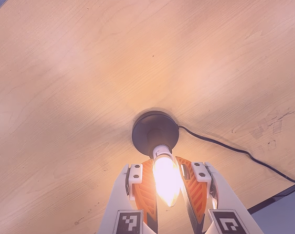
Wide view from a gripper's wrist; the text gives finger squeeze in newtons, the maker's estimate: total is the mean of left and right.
{"total": 15.6, "left": 15.3, "right": 16.0}